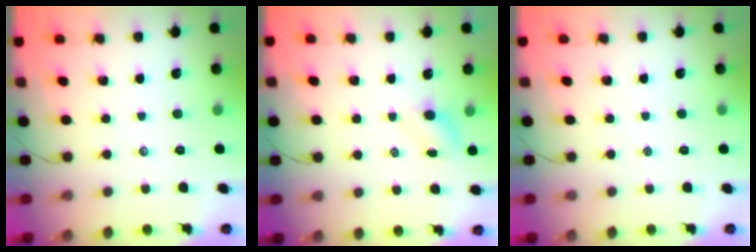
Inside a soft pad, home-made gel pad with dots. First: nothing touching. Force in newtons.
{"total": 4.2, "press": 4.1, "slide": 1.1}
{"total": 0.0}